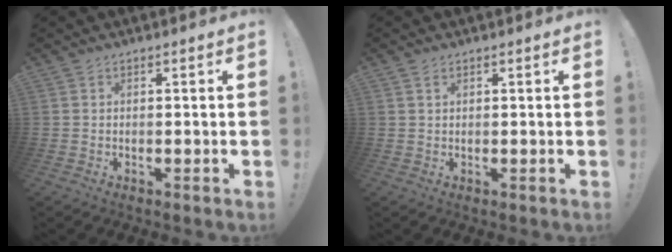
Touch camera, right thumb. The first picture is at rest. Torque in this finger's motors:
{"motor_torque": [-0.08, -0.05, -0.19, 0.39, 0.09]}